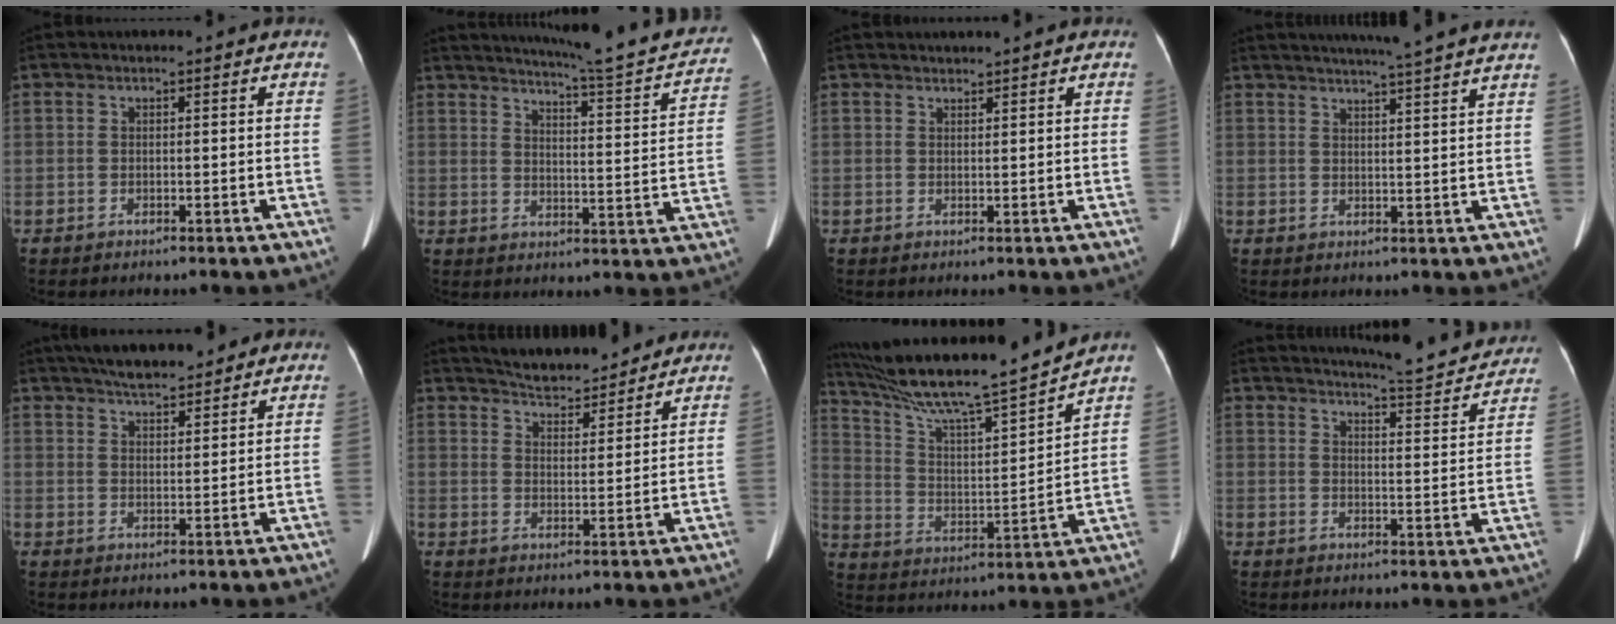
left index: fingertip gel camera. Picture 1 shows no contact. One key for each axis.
{"total": 19.4, "fx": 17.8, "fy": 1.0, "fz": 7.6, "tx": -0.104, "ty": -0.045, "tz": 0.217}
{"total": 1.7, "fx": 1.7, "fy": 0.0, "fz": 0.1, "tx": -0.001, "ty": 0.015, "tz": 0.034}
{"total": 14.1, "fx": 12.7, "fy": -1.2, "fz": 6.1, "tx": -0.099, "ty": -0.012, "tz": 0.153}
{"total": 8.8, "fx": 7.4, "fy": 2.1, "fz": 4.3, "tx": -0.060, "ty": 0.019, "tz": 0.117}
{"total": 9.9, "fx": 9.3, "fy": 2.0, "fz": 2.7, "tx": -0.042, "ty": 0.010, "tz": 0.144}
{"total": 19.2, "fx": 16.9, "fy": -0.9, "fz": 9.1, "tx": -0.167, "ty": -0.011, "tz": 0.285}
{"total": 12.2, "fx": 11.8, "fy": 0.8, "fz": 3.1, "tx": -0.040, "ty": -0.020, "tz": 0.140}